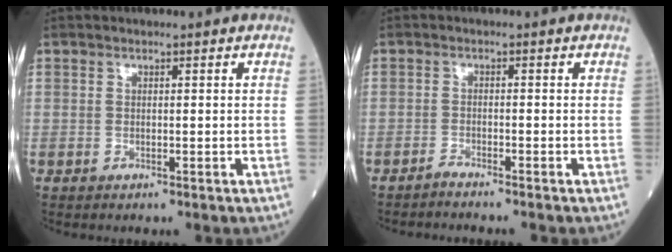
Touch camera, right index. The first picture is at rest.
{"total": 1.6, "force": [-1.6, -0.4, 0.2], "torque": [-0.004, -0.001, -0.028]}